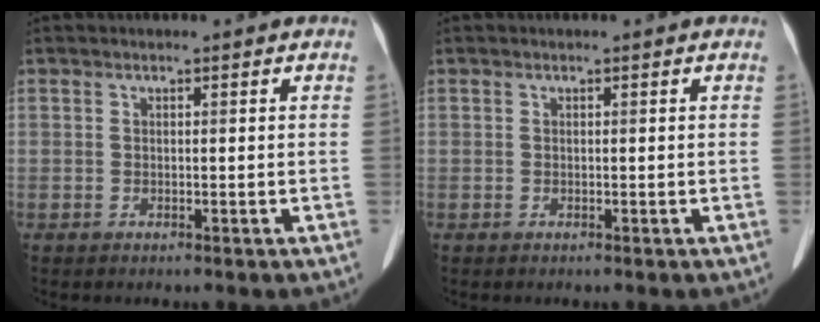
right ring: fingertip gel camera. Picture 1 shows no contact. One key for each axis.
{"total": 0.0}